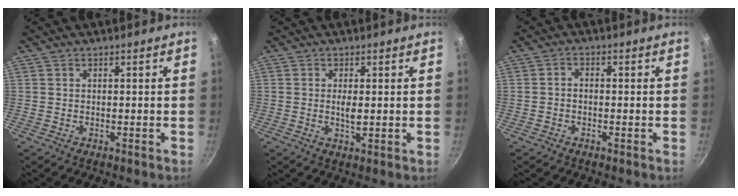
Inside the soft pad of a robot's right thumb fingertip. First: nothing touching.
{"total": 2.7, "force": [0.2, 0.9, 2.5], "torque": [-0.046, -0.005, 0.002]}
{"total": 1.7, "force": [-0.7, 1.2, 1.1], "torque": [-0.019, 0.013, -0.016]}